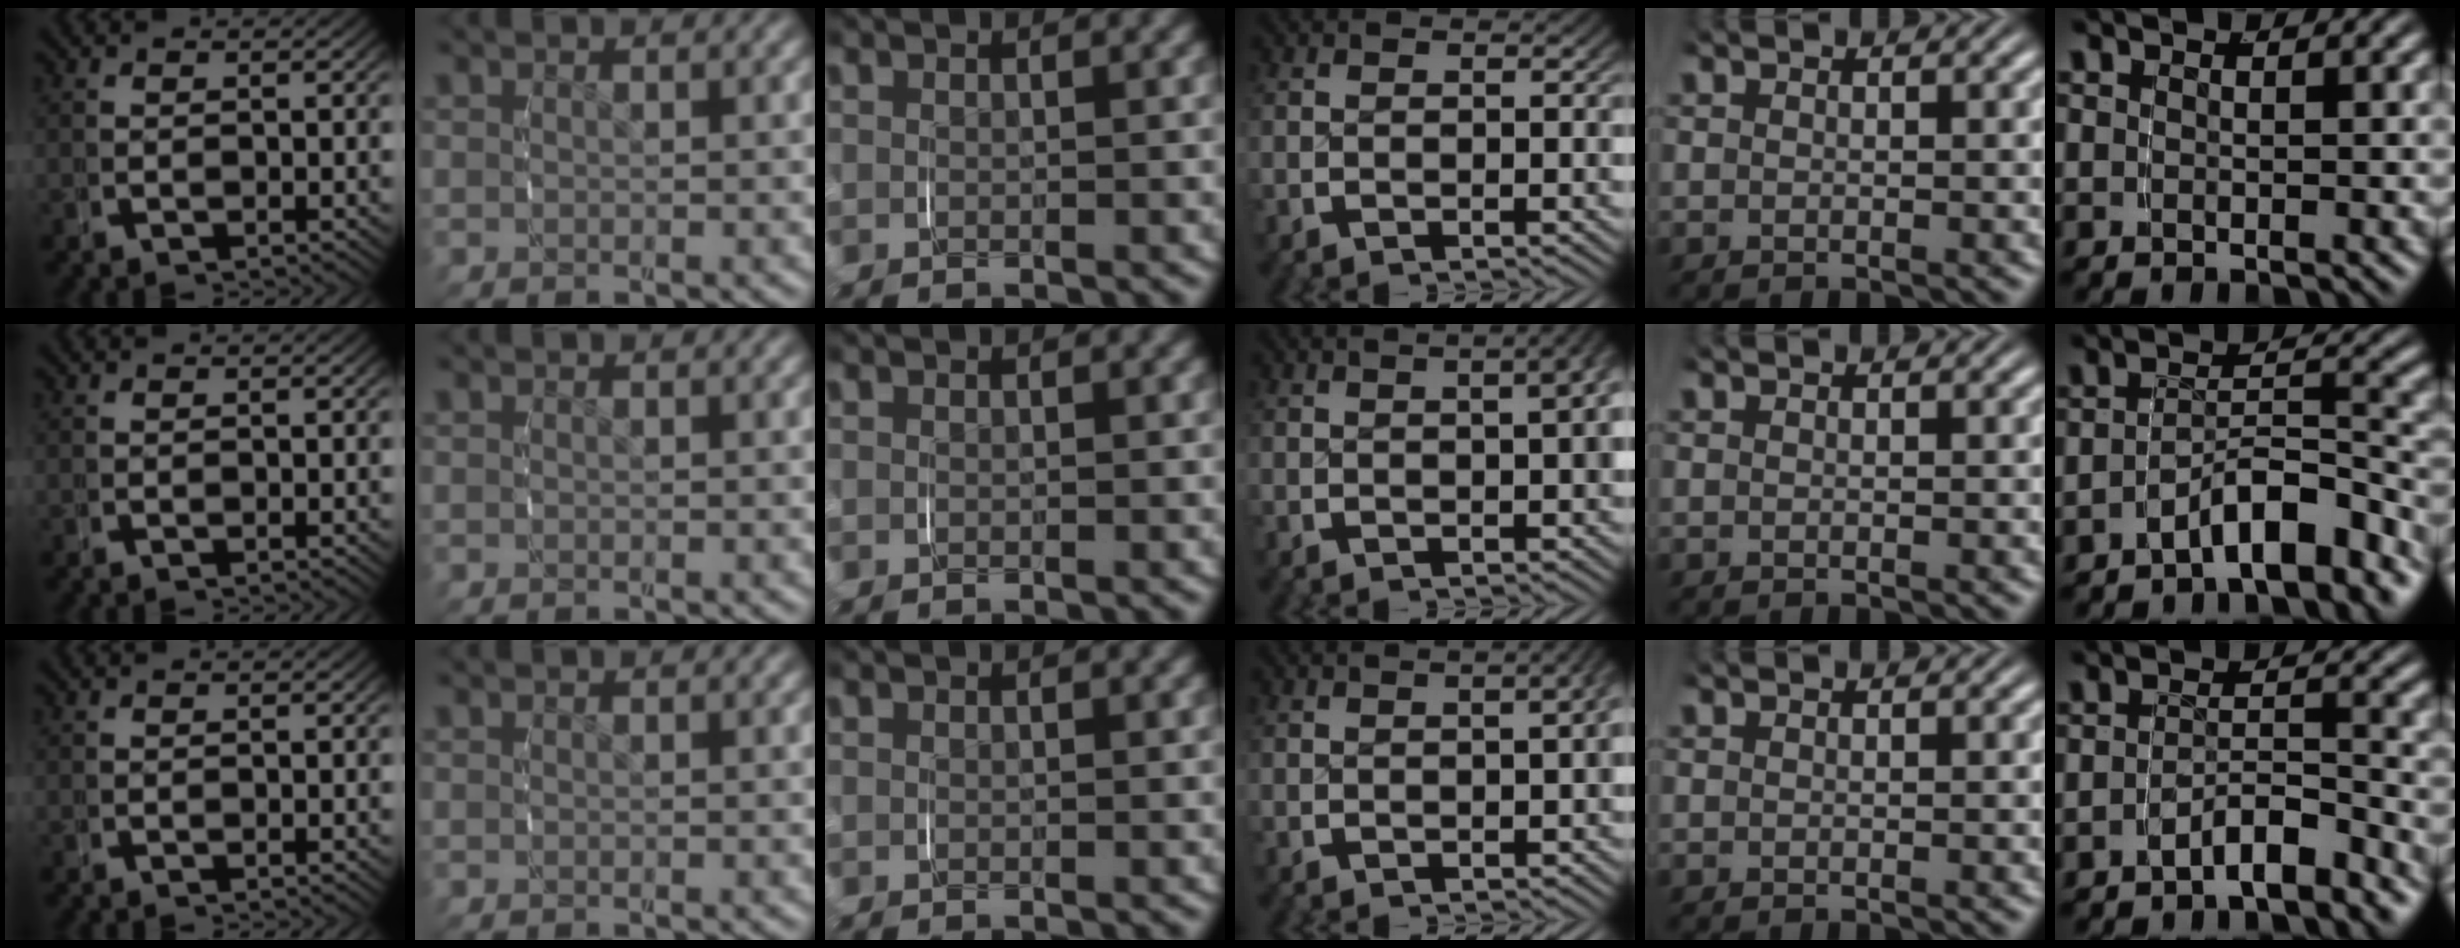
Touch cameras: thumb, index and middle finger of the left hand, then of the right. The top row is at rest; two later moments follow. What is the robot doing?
{"motion": "grasp_and_lifting", "object": "string"}